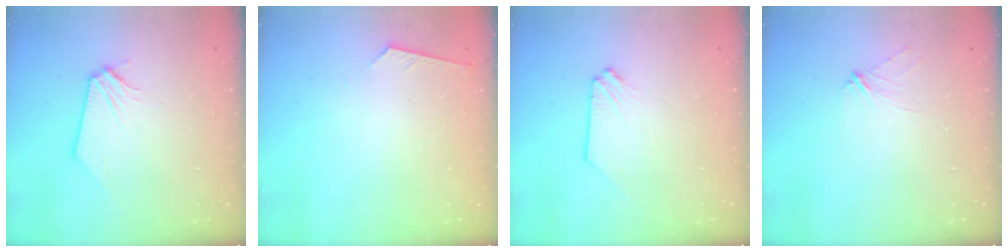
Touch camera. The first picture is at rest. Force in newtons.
{"total": 3.6, "press": 3.6, "slide": 0.5}
{"total": 0.0}
{"total": 2.4, "press": 2.4, "slide": 0.5}